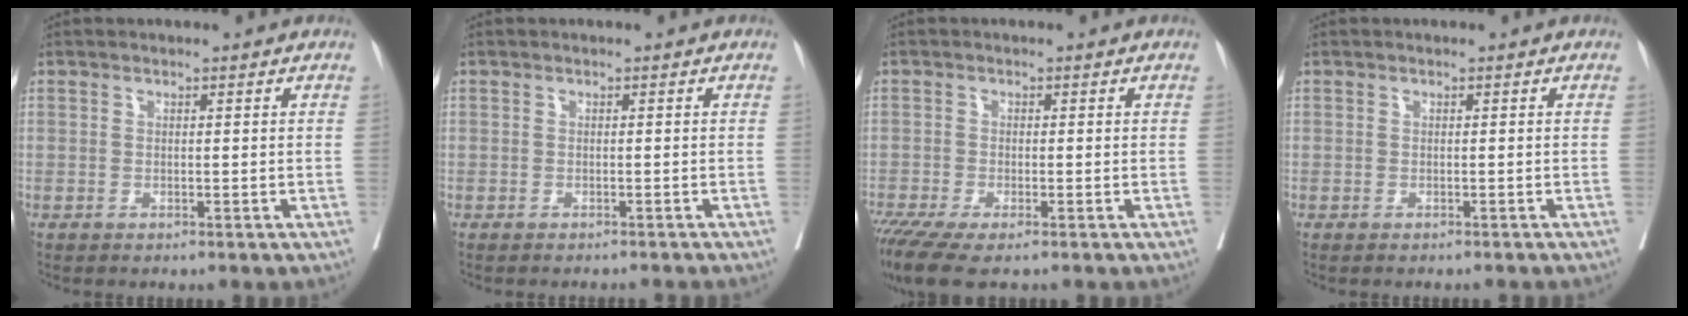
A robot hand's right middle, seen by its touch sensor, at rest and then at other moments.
{"total": 3.1, "force": [-3.0, -0.5, 0.9], "torque": [-0.012, -0.011, -0.035]}
{"total": 5.7, "force": [-3.8, 0.4, 4.2], "torque": [-0.072, -0.018, -0.071]}
{"total": 2.2, "force": [-2.1, -0.3, 0.7], "torque": [-0.010, -0.008, -0.025]}